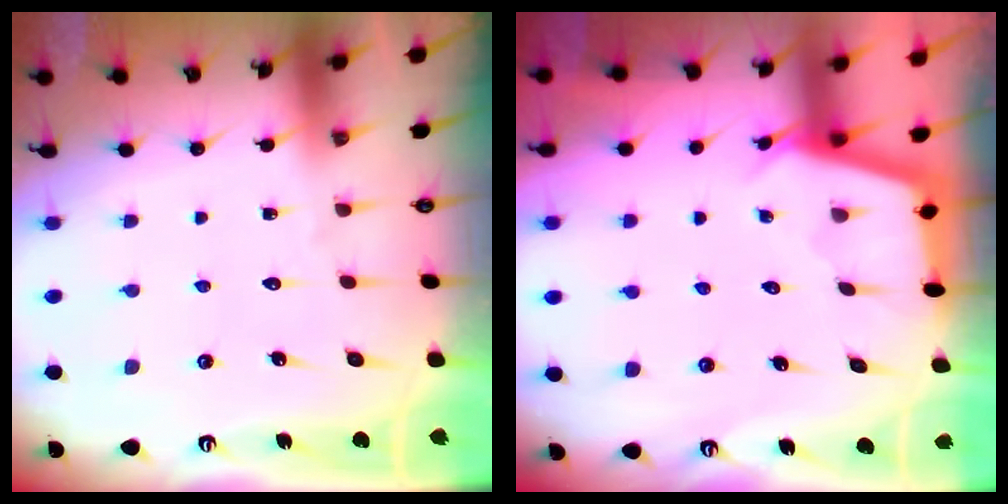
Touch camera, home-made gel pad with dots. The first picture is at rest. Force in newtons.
{"total": 2.7, "press": 2.7, "slide": 0.3}